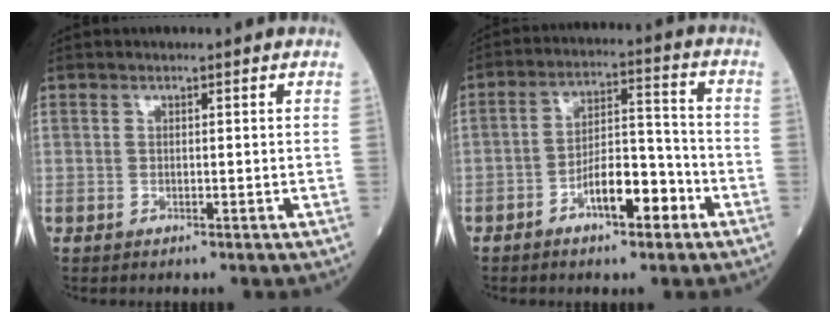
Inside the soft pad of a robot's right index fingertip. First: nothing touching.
{"total": 8.4, "force": [-4.4, 2.7, 6.6], "torque": [-0.113, 0.020, -0.074]}